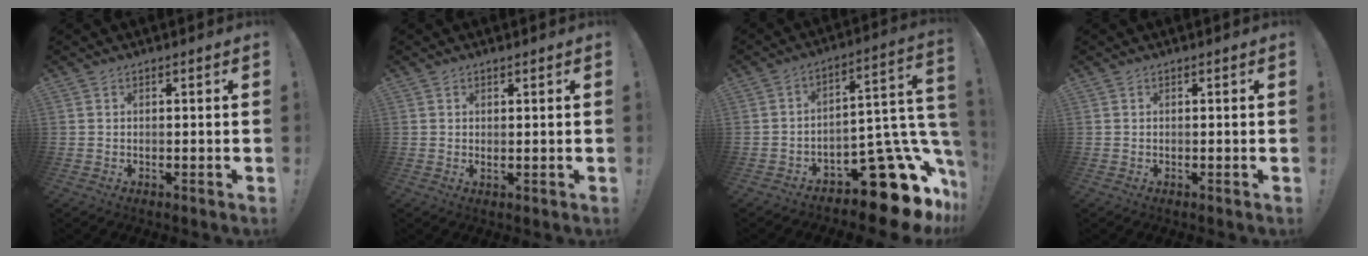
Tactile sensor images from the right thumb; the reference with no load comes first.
{"total": 0.9, "force": [0.6, 0.2, 0.6], "torque": [-0.004, -0.004, 0.010]}
{"total": 18.4, "force": [-10.3, 7.6, 13.1], "torque": [-0.121, 0.048, -0.162]}
{"total": 0.0}